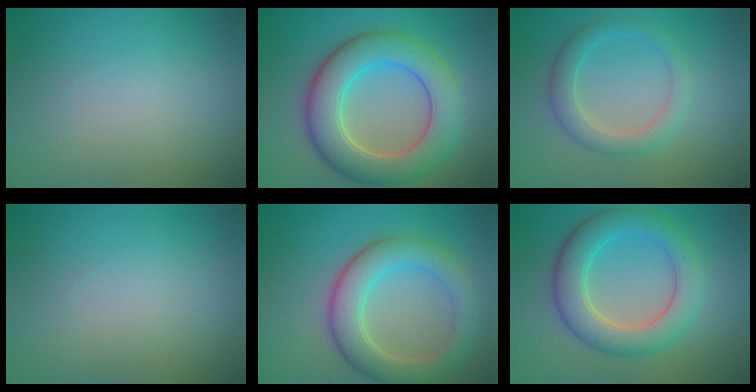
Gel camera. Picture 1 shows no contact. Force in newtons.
{"total": 8.2, "press": 8.2, "slide": 0.3}
{"total": 2.7, "press": 2.7, "slide": 0.2}
{"total": 0.0}
{"total": 5.8, "press": 5.8, "slide": 0.5}
{"total": 5.8, "press": 5.8, "slide": 0.2}